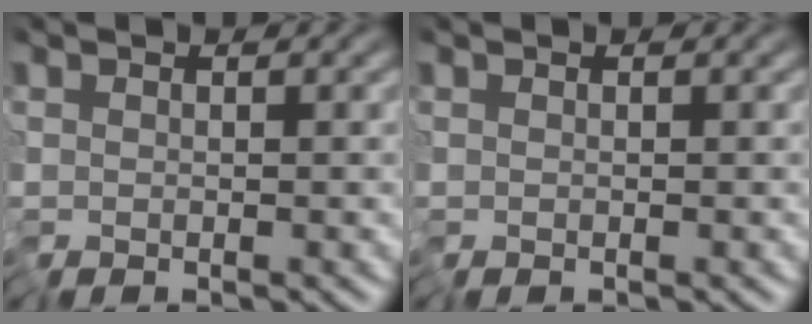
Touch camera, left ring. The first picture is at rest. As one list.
[{"total": 0.0}]